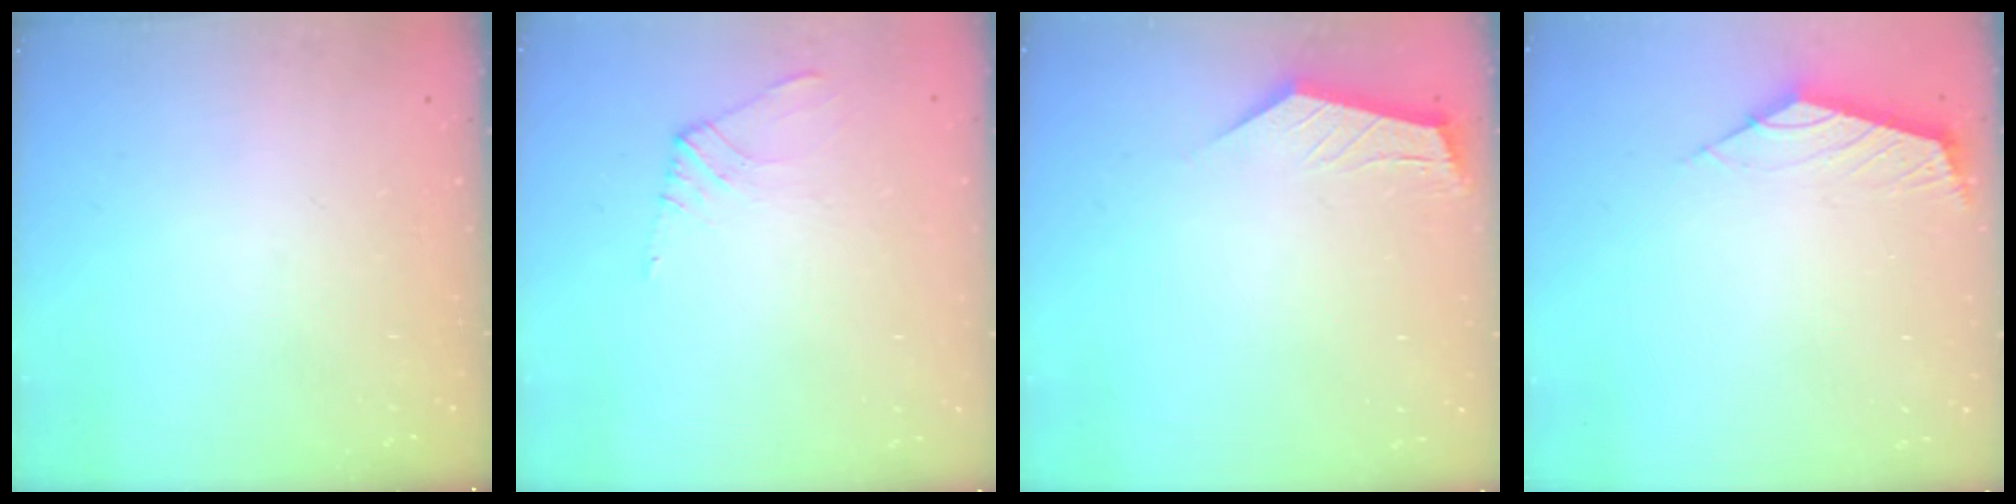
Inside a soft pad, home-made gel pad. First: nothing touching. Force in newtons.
{"total": 3.0, "press": 3.0, "slide": 0.4}
{"total": 1.7, "press": 1.7, "slide": 0.1}
{"total": 2.6, "press": 2.6, "slide": 0.7}